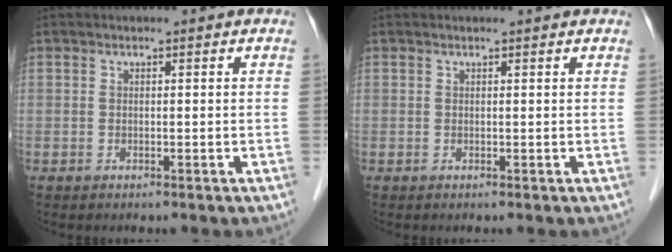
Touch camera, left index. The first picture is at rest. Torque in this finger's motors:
{"motor_torque": [-0.50, -0.59, -0.64, -0.04]}